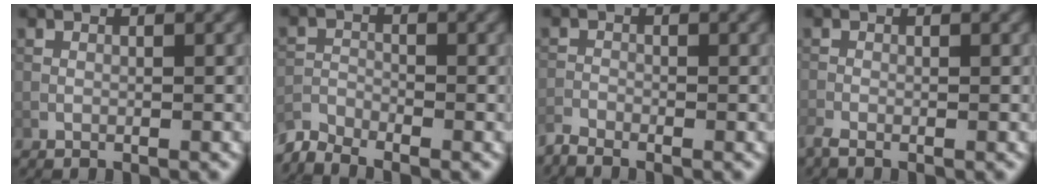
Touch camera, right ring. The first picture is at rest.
{"total": 3.1, "force": [-3.0, 0.4, 0.6], "torque": [-0.019, -0.008, -0.070]}
{"total": 1.7, "force": [-1.7, 0.2, 0.4], "torque": [-0.015, -0.005, -0.043]}
{"total": 1.3, "force": [-1.0, 0.3, 0.7], "torque": [-0.021, -0.007, -0.027]}